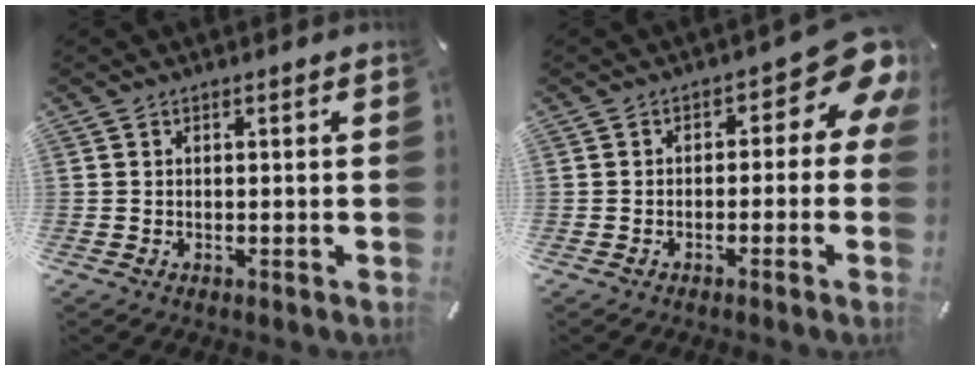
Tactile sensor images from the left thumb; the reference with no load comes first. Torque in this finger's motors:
{"motor_torque": [1.43, 1.72, 0.53, 0.34, 0.08]}